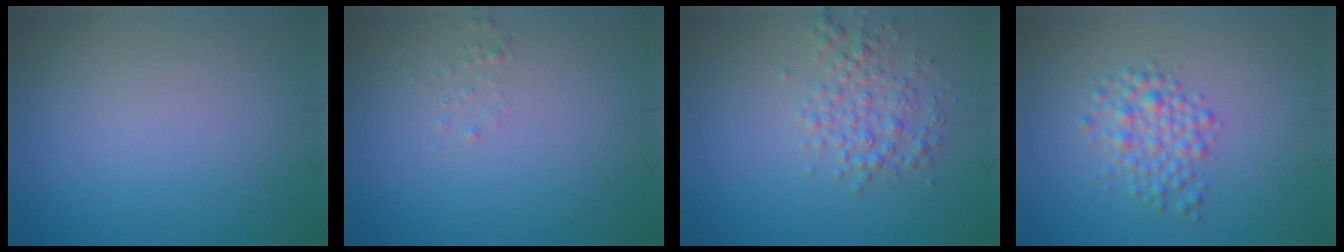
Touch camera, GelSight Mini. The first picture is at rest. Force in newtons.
{"total": 0.6, "press": 0.6, "slide": 0.1}
{"total": 2.8, "press": 2.8, "slide": 0.0}
{"total": 2.9, "press": 2.9, "slide": 0.0}